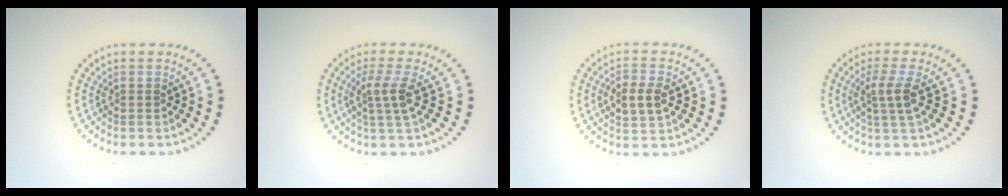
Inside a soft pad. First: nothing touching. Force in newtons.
{"total": 2.6, "press": 2.0, "slide": 1.8}
{"total": 3.0, "press": 3.0, "slide": 0.4}
{"total": 2.4, "press": 1.9, "slide": 1.6}